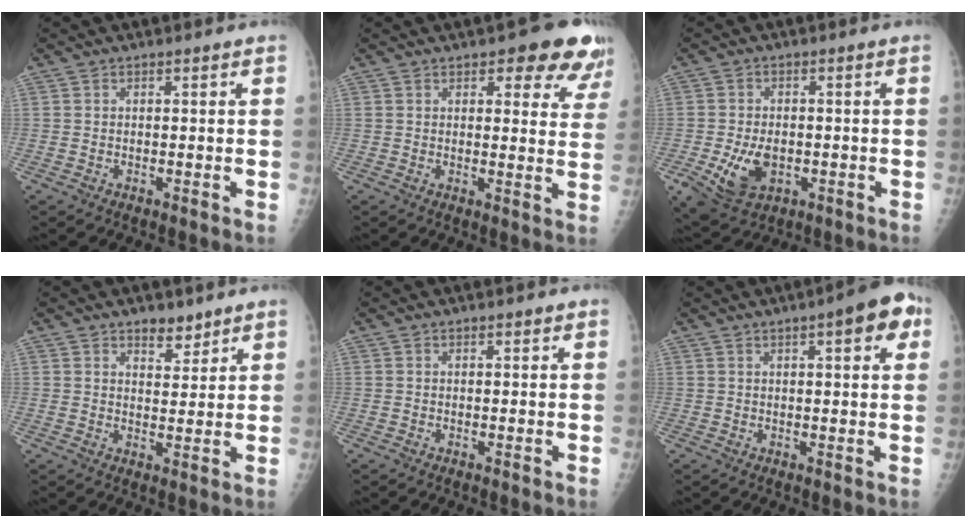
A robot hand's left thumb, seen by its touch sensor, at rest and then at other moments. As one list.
[{"total": 10.0, "force": [6.7, 4.1, 6.3], "torque": [-0.027, -0.028, 0.065]}, {"total": 8.1, "force": [-2.2, 5.5, 5.6], "torque": [-0.095, 0.000, -0.024]}, {"total": 3.9, "force": [3.2, 1.7, 1.4], "torque": [0.003, -0.022, 0.052]}, {"total": 0.6, "force": [0.5, 0.1, 0.3], "torque": [-0.002, 0.001, 0.006]}, {"total": 7.8, "force": [3.3, 2.1, 6.7], "torque": [-0.071, 0.002, 0.036]}]